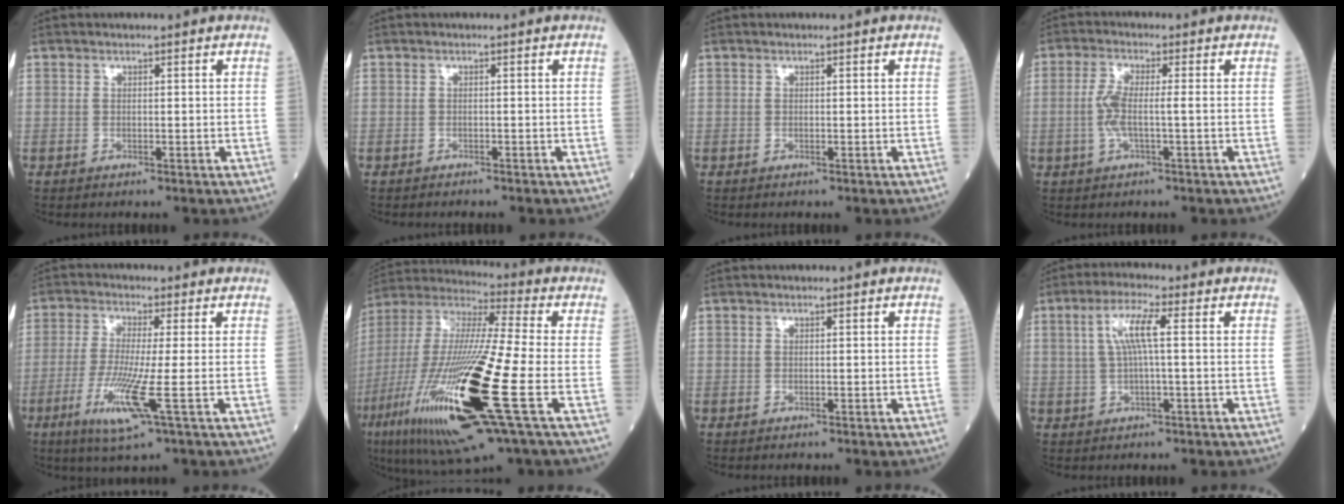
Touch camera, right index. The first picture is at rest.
{"total": 1.5, "force": [-1.4, 0.4, 0.5], "torque": [-0.012, -0.002, -0.018]}
{"total": 0.0}
{"total": 4.5, "force": [-0.5, 0.6, 4.4], "torque": [-0.105, 0.005, -0.012]}
{"total": 8.6, "force": [-2.9, -0.5, 8.1], "torque": [-0.169, -0.028, -0.058]}
{"total": 28.7, "force": [-8.6, 3.0, 27.2], "torque": [-0.574, -0.058, -0.162]}
{"total": 0.0}
{"total": 5.7, "force": [1.1, 0.6, 5.5], "torque": [-0.113, 0.015, 0.024]}